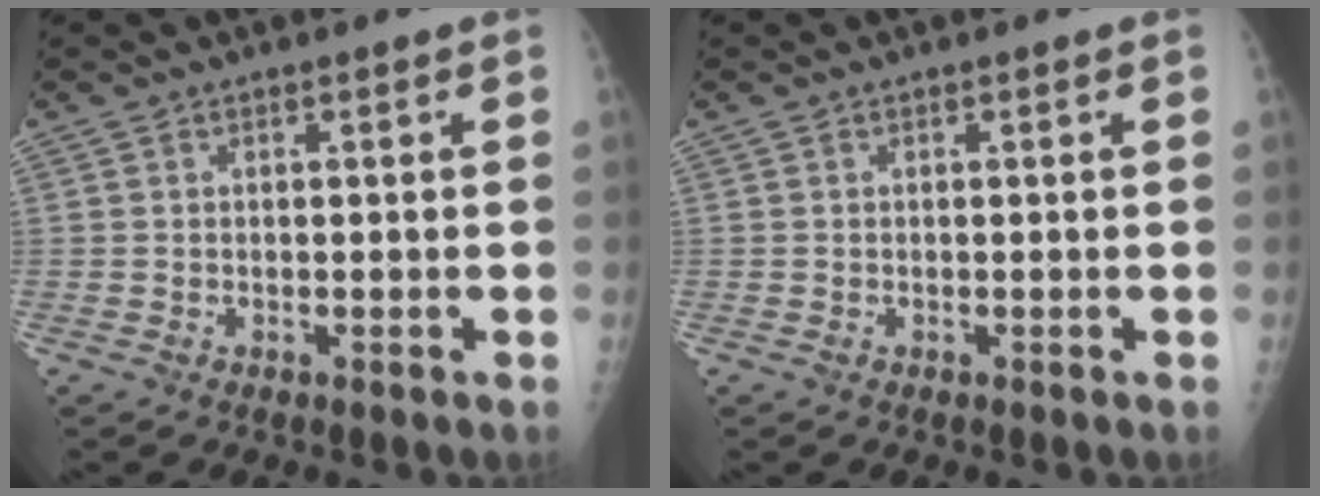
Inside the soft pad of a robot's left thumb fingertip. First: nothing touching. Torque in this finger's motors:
{"motor_torque": [-0.03, -0.02, 0.04, -0.04, 0.02]}